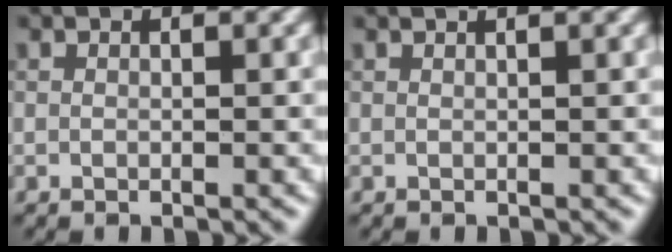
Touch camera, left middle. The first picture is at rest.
{"total": 1.9, "force": [1.2, 0.7, 1.2], "torque": [-0.006, -0.002, 0.000]}